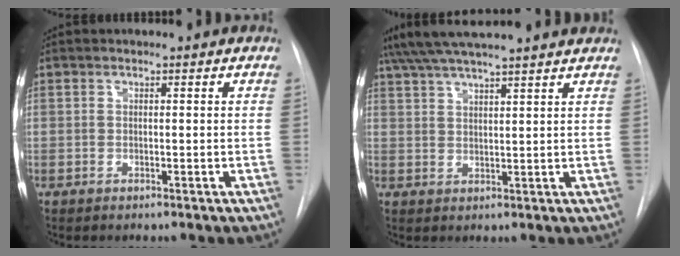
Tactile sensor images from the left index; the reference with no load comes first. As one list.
[{"total": 15.7, "force": [14.1, 1.6, 6.7], "torque": [-0.124, 0.054, 0.208]}]